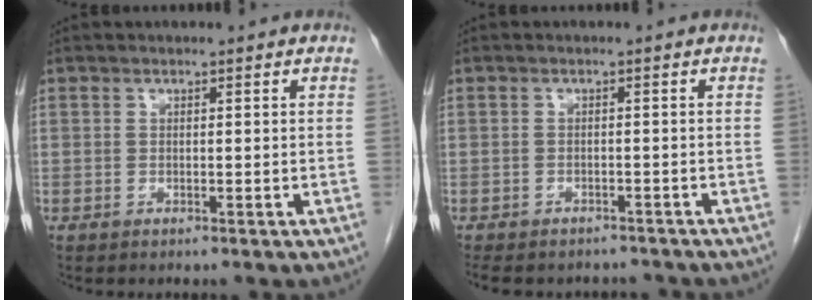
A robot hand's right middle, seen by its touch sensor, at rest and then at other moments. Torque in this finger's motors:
{"motor_torque": [0.09, -0.09, 0.02, 0.05]}